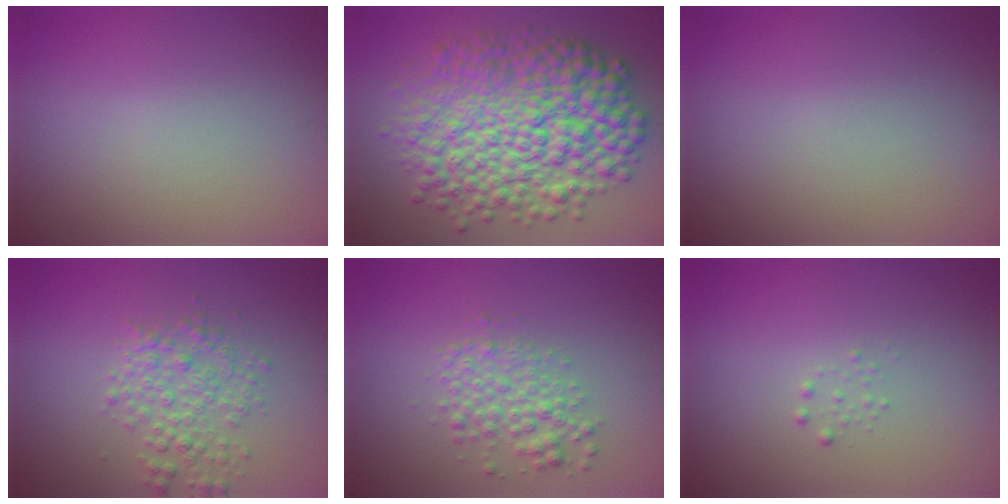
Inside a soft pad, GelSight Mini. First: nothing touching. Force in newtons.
{"total": 11.5, "press": 11.5, "slide": 0.1}
{"total": 0.0}
{"total": 3.2, "press": 3.2, "slide": 0.1}
{"total": 3.1, "press": 3.1, "slide": 0.1}
{"total": 0.6, "press": 0.6, "slide": 0.0}